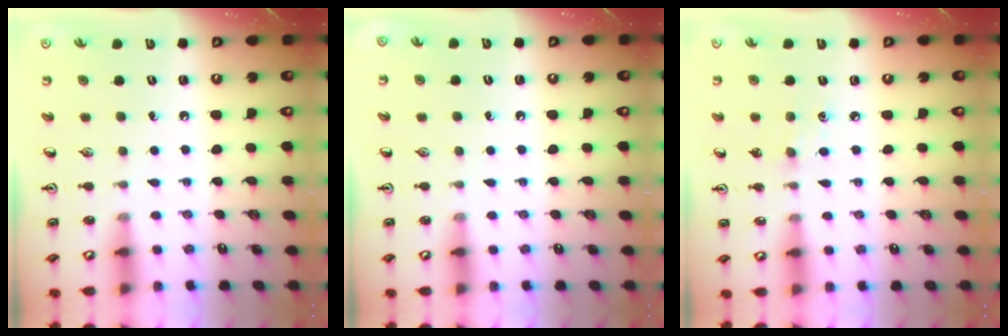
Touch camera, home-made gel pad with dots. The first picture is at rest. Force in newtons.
{"total": 0.0}
{"total": 6.0, "press": 6.0, "slide": 0.7}